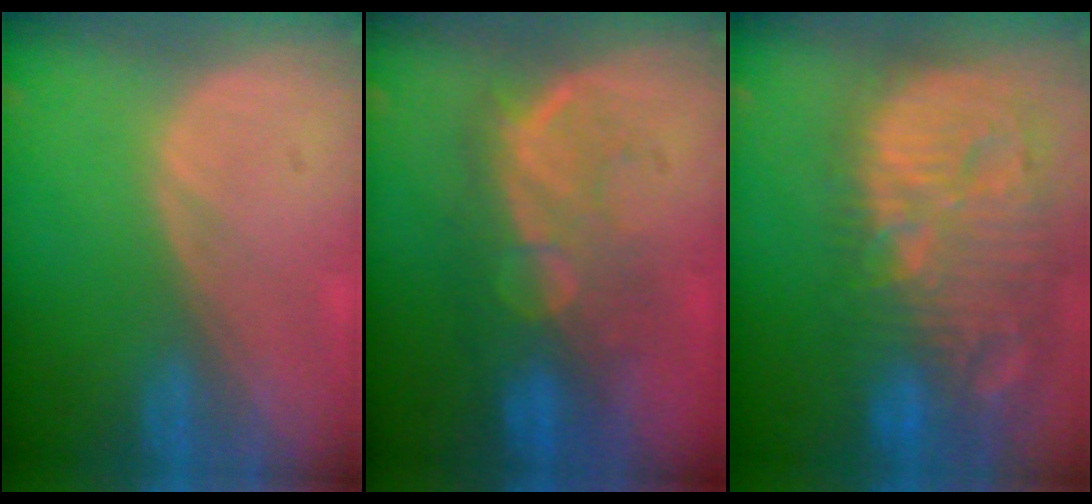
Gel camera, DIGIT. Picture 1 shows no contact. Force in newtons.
{"total": 9.4, "press": 8.7, "slide": 3.4}
{"total": 14.7, "press": 12.7, "slide": 7.3}